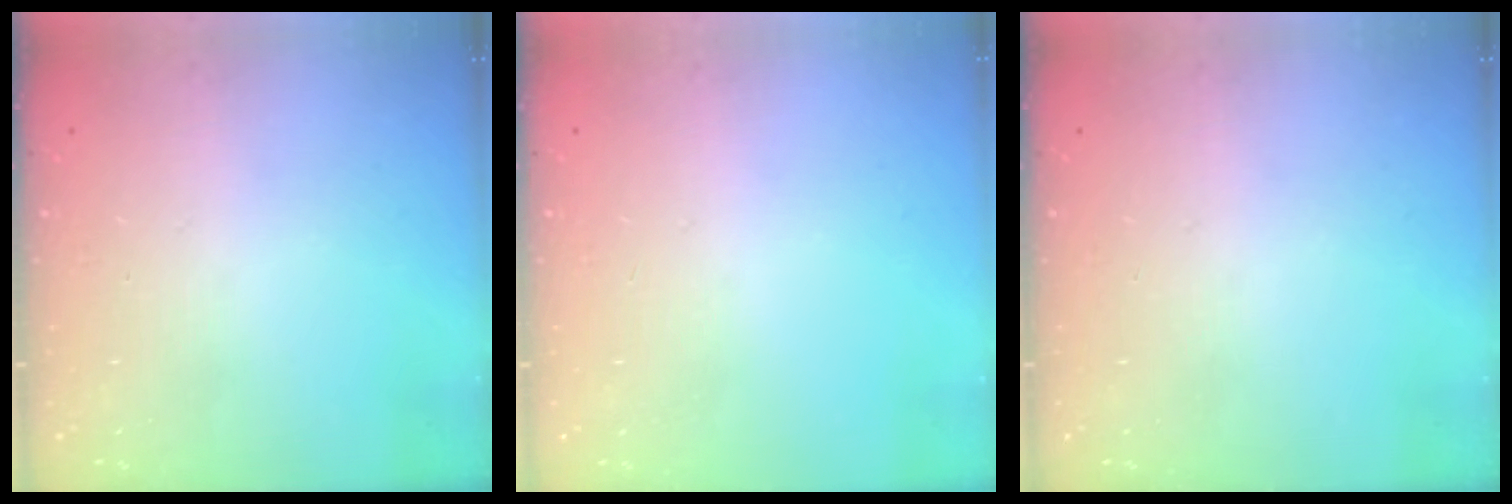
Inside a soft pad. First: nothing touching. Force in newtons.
{"total": 0.0}
{"total": 0.0}